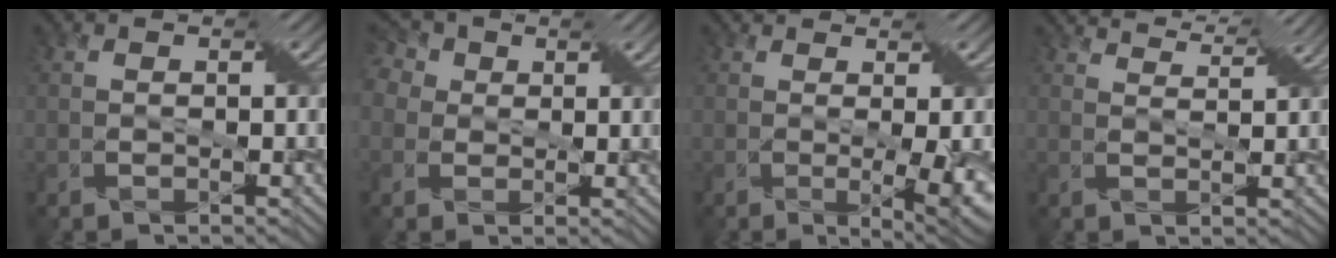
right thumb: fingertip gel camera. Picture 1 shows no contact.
{"total": 7.0, "force": [3.2, 5.2, 3.4], "torque": [-0.108, 0.031, 0.026]}
{"total": 5.9, "force": [0.2, 2.3, 5.4], "torque": [-0.073, -0.014, 0.014]}
{"total": 5.0, "force": [4.8, 0.1, 1.6], "torque": [-0.047, 0.000, 0.072]}